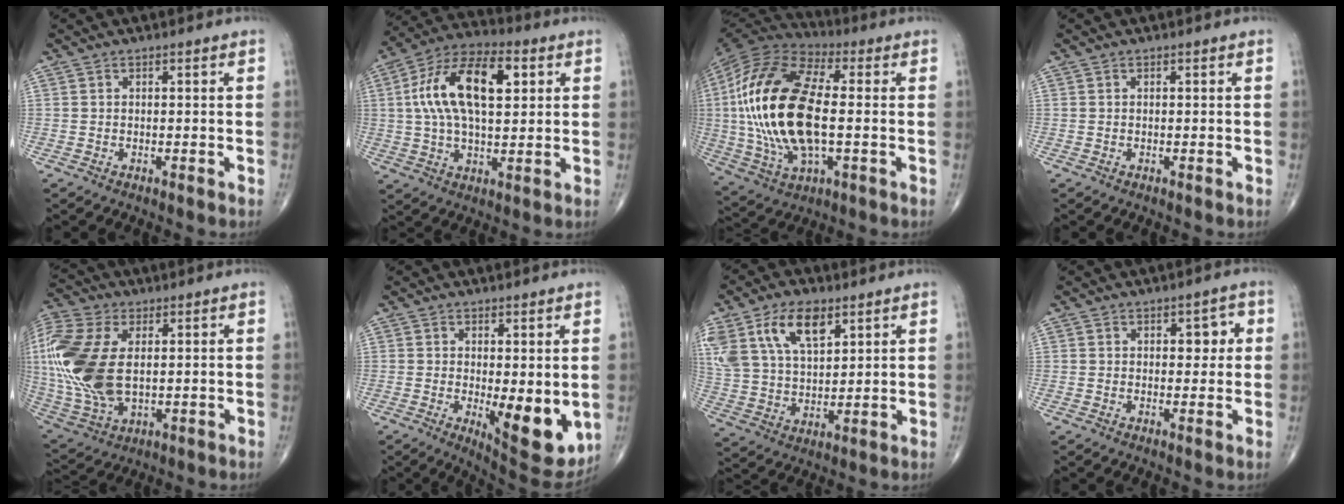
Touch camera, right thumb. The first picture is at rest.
{"total": 17.9, "force": [4.0, 8.7, 15.1], "torque": [-0.271, 0.019, 0.065]}
{"total": 26.0, "force": [0.0, 11.9, 23.1], "torque": [-0.488, 0.004, -0.003]}
{"total": 0.0}
{"total": 21.5, "force": [2.4, 12.1, 17.6], "torque": [-0.423, -0.015, 0.049]}
{"total": 11.2, "force": [-1.4, 4.2, 10.2], "torque": [-0.124, -0.029, -0.006]}
{"total": 17.1, "force": [8.6, 9.3, 11.4], "torque": [-0.228, -0.013, 0.168]}
{"total": 3.7, "force": [0.8, 2.3, 2.8], "torque": [-0.010, -0.001, 0.008]}